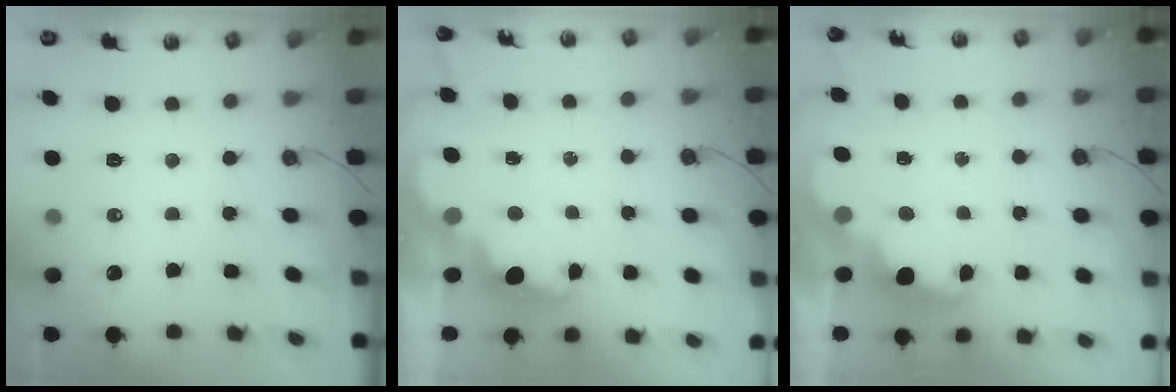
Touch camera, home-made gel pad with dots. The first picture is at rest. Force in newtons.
{"total": 3.5, "press": 3.5, "slide": 0.8}
{"total": 2.3, "press": 2.2, "slide": 0.5}